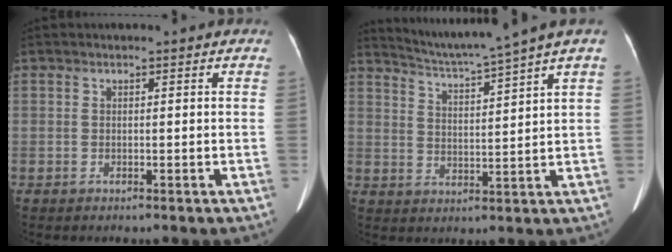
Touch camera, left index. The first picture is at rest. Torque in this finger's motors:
{"motor_torque": [0.34, -0.89, -0.01, 0.02]}